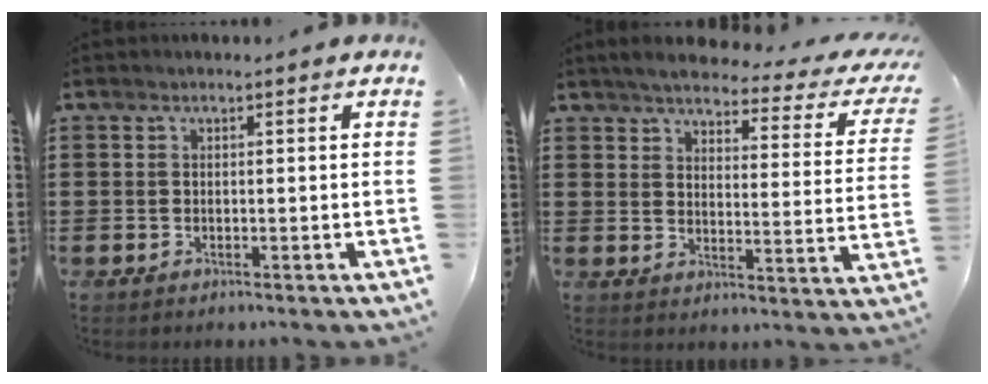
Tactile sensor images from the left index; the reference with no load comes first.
{"total": 4.2, "force": [3.6, 0.2, 2.0], "torque": [-0.061, -0.022, 0.056]}